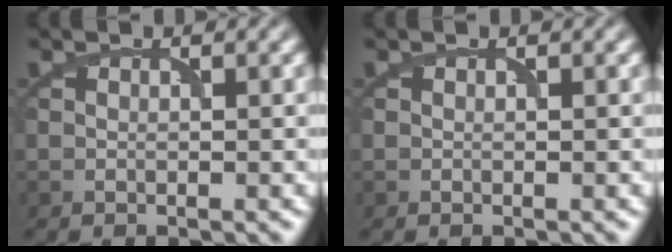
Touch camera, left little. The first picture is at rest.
{"total": 0.0}